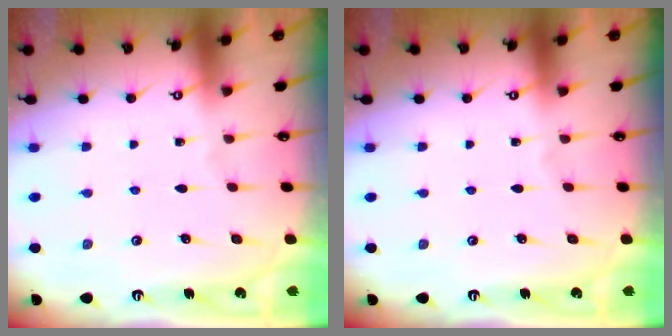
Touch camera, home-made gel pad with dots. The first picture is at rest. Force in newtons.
{"total": 0.0}